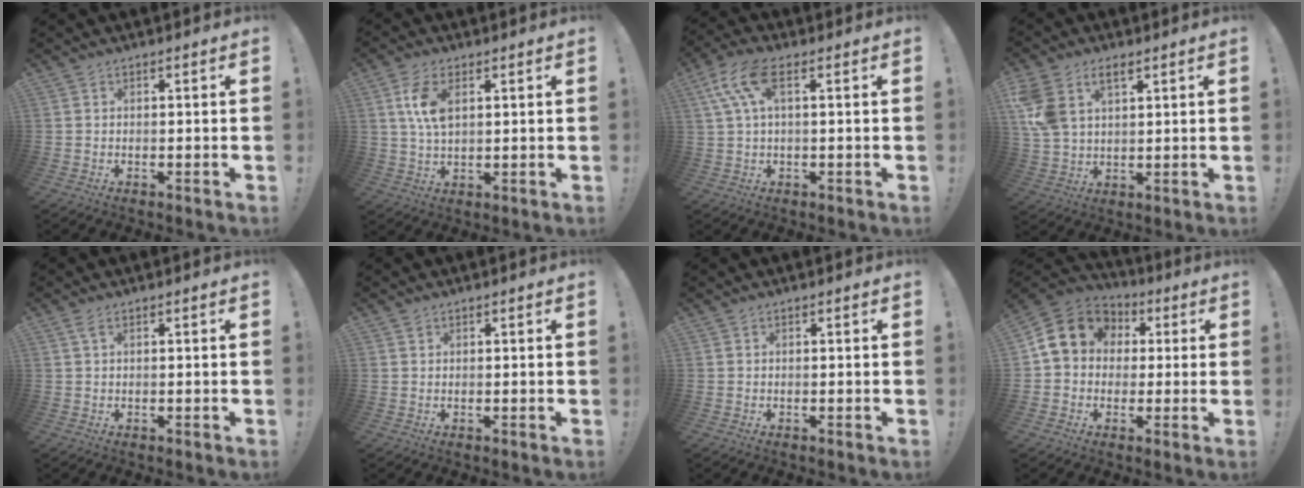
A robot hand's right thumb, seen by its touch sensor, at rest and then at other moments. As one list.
[{"total": 8.1, "force": [2.7, 4.1, 6.4], "torque": [-0.126, -0.004, 0.044]}, {"total": 9.5, "force": [3.0, 3.9, 8.1], "torque": [-0.163, -0.002, 0.060]}, {"total": 9.7, "force": [5.2, 6.0, 5.6], "torque": [-0.125, -0.011, 0.100]}, {"total": 1.6, "force": [0.8, 0.3, 1.4], "torque": [-0.023, -0.001, 0.011]}, {"total": 0.8, "force": [0.6, 0.5, 0.2], "torque": [0.002, -0.003, 0.010]}, {"total": 0.0}, {"total": 13.6, "force": [3.0, 11.2, 7.2], "torque": [-0.108, 0.003, 0.062]}]